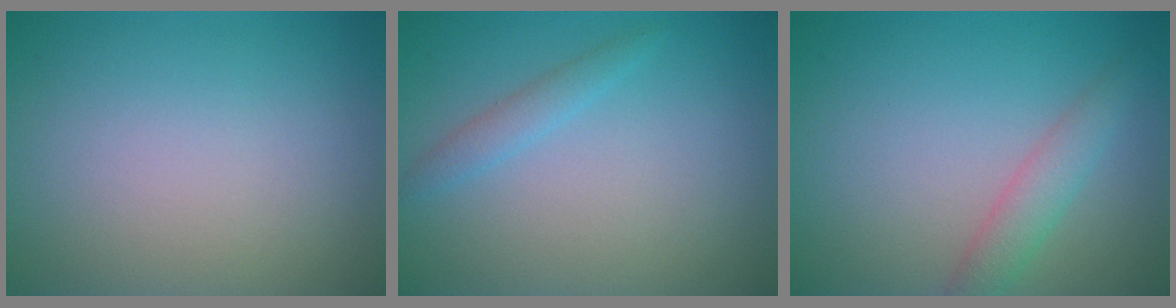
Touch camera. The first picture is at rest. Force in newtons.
{"total": 1.4, "press": 1.4, "slide": 0.1}
{"total": 2.3, "press": 2.3, "slide": 0.0}